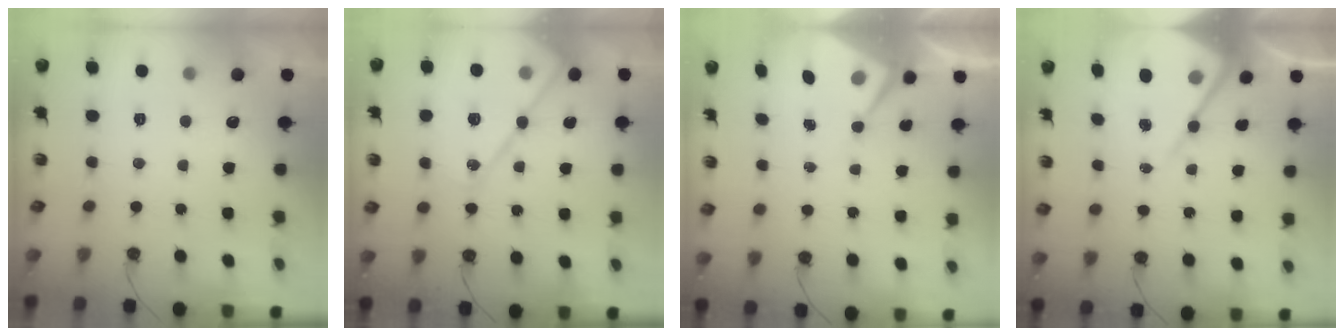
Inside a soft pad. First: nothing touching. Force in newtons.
{"total": 16.0, "press": 16.0, "slide": 1.2}
{"total": 8.2, "press": 8.2, "slide": 0.1}
{"total": 12.2, "press": 12.1, "slide": 1.3}